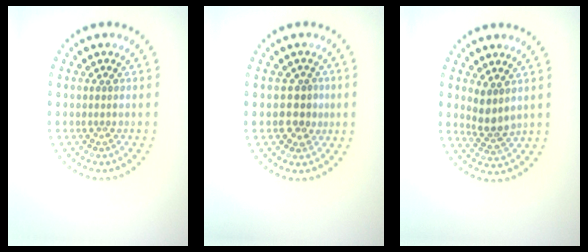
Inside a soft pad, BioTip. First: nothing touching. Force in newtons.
{"total": 2.4, "press": 2.3, "slide": 0.7}
{"total": 2.5, "press": 1.9, "slide": 1.5}